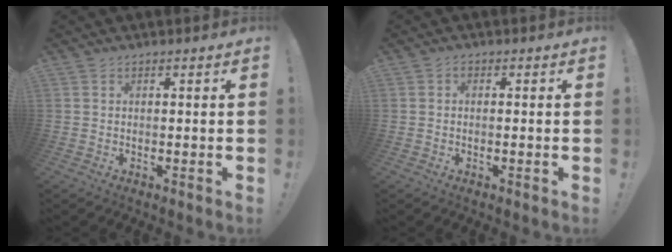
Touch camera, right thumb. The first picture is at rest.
{"total": 1.0, "force": [-0.6, 0.4, 0.6], "torque": [-0.013, 0.002, -0.011]}